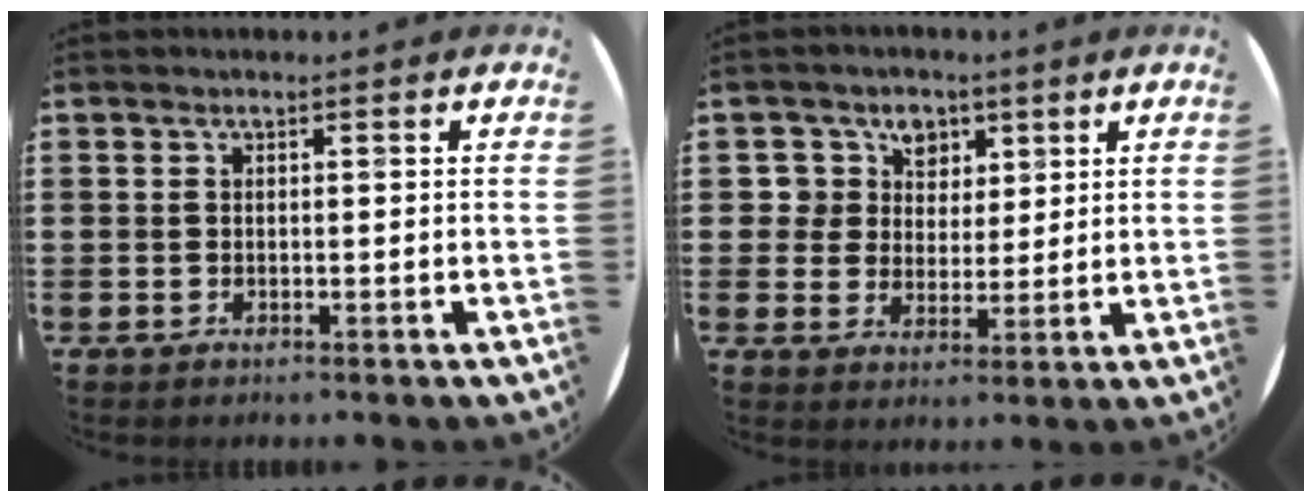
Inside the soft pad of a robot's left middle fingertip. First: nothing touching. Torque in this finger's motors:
{"motor_torque": [0.02, -0.19, 0.07, 0.00]}